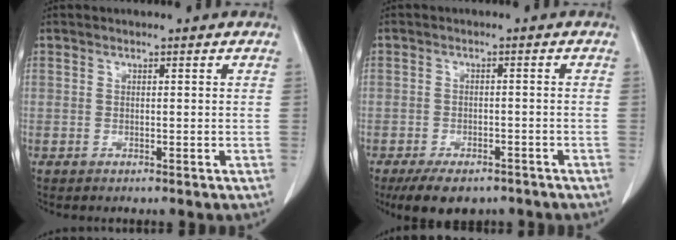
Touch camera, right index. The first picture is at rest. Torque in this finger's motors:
{"motor_torque": [-0.56, -0.41, -0.28, -0.14]}